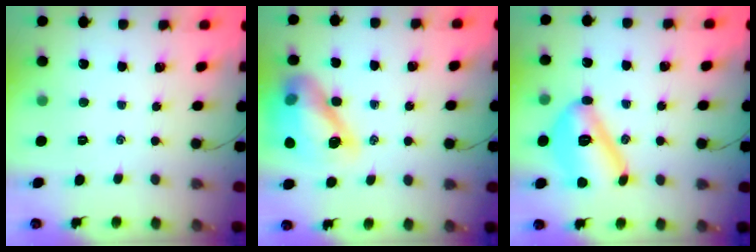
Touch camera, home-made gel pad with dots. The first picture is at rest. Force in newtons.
{"total": 14.9, "press": 14.3, "slide": 4.2}
{"total": 14.5, "press": 14.5, "slide": 1.0}